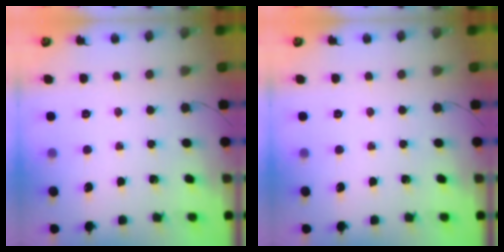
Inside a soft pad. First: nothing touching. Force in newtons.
{"total": 0.0}